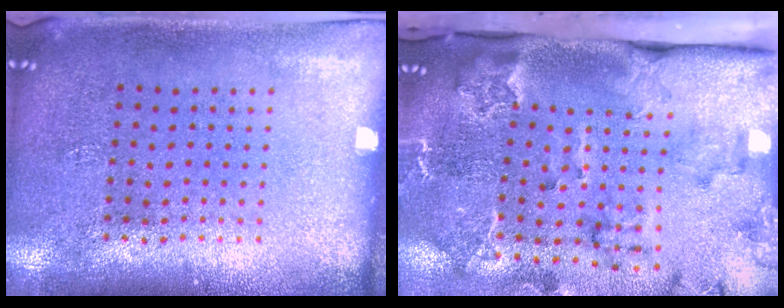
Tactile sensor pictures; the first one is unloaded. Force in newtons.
{"total": 2.8, "press": 2.4, "slide": 1.5}